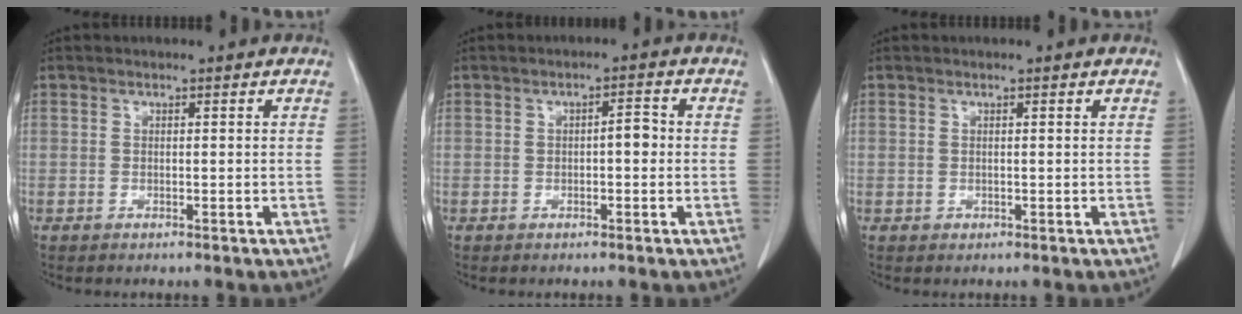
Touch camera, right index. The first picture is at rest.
{"total": 3.1, "force": [-0.2, 1.2, 2.8], "torque": [-0.048, 0.016, -0.002]}
{"total": 0.8, "force": [0.1, 0.8, 0.2], "torque": [0.003, 0.003, 0.003]}